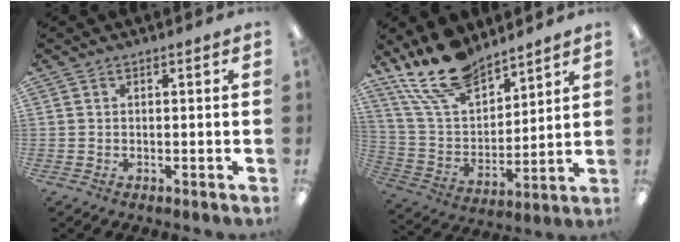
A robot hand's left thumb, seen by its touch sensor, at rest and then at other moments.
{"total": 17.7, "force": [13.6, 8.0, 8.0], "torque": [-0.168, -0.070, 0.252]}